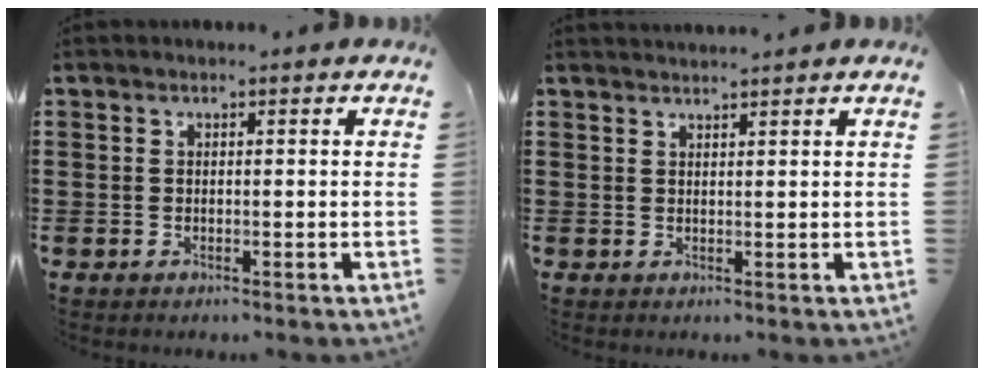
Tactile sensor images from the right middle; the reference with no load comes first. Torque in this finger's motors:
{"motor_torque": [1.30, -0.84, -0.01, 0.00]}